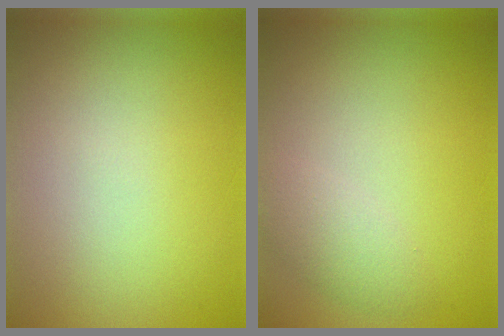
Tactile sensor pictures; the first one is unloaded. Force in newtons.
{"total": 2.0, "press": 2.0, "slide": 0.0}